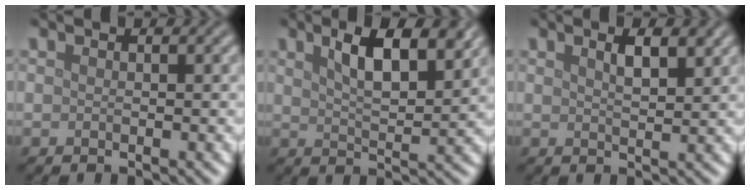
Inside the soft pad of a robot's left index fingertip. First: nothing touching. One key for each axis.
{"total": 6.2, "fx": 3.2, "fy": 2.1, "fz": 4.8, "tx": -0.080, "ty": 0.002, "tz": 0.051}
{"total": 2.5, "fx": 1.5, "fy": 0.7, "fz": 1.9, "tx": -0.029, "ty": 0.002, "tz": 0.026}